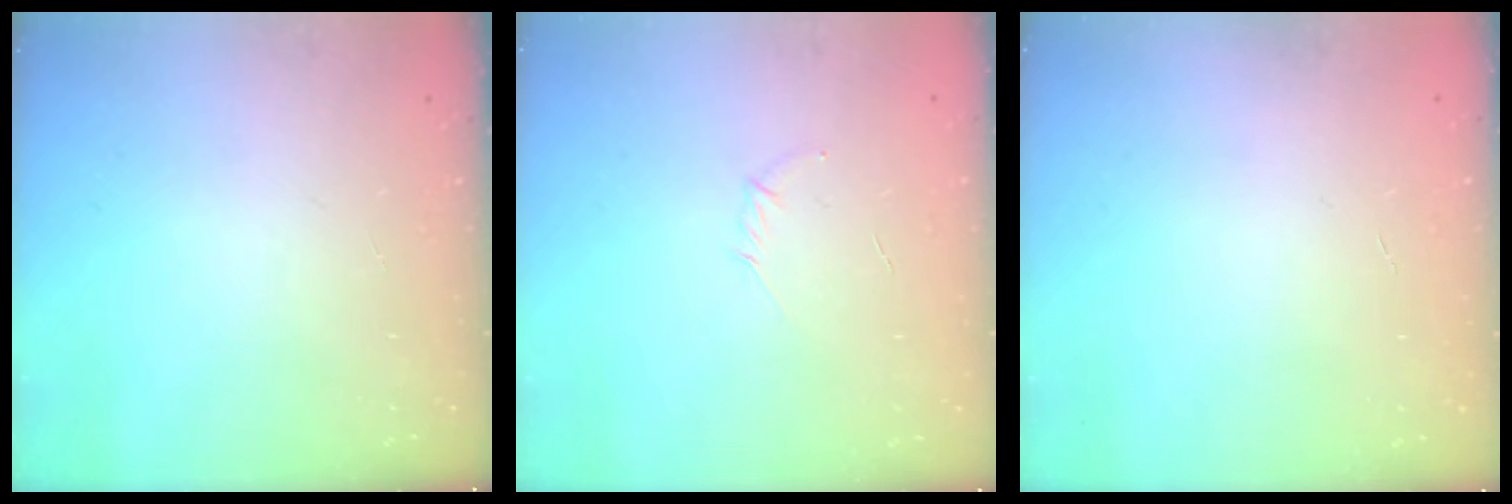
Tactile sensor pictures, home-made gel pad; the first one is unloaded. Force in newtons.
{"total": 2.8, "press": 2.7, "slide": 0.7}
{"total": 0.0}